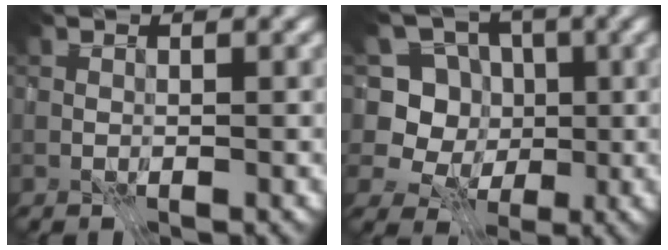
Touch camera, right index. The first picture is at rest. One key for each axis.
{"total": 7.7, "fx": -1.0, "fy": 7.2, "fz": 2.4, "tx": -0.047, "ty": 0.025, "tz": -0.054}